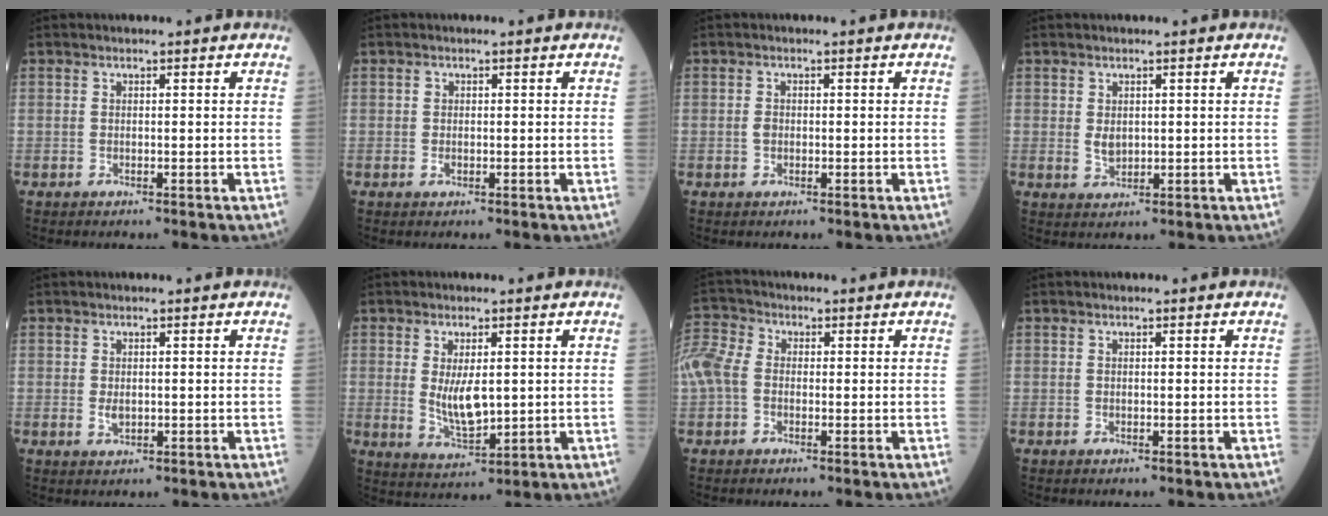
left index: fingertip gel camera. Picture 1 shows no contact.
{"total": 1.1, "force": [-0.1, 0.9, 0.6], "torque": [-0.012, 0.000, -0.002]}
{"total": 1.1, "force": [-0.2, 0.8, 0.7], "torque": [-0.016, 0.001, -0.003]}
{"total": 2.1, "force": [0.4, 1.5, 1.5], "torque": [-0.032, -0.003, 0.014]}
{"total": 1.6, "force": [-0.1, 1.0, 1.3], "torque": [-0.025, -0.002, 0.003]}
{"total": 6.0, "force": [0.5, 2.3, 5.5], "torque": [-0.107, -0.012, 0.018]}
{"total": 13.7, "force": [0.5, 11.0, 8.2], "torque": [-0.245, 0.040, 0.009]}
{"total": 0.0}